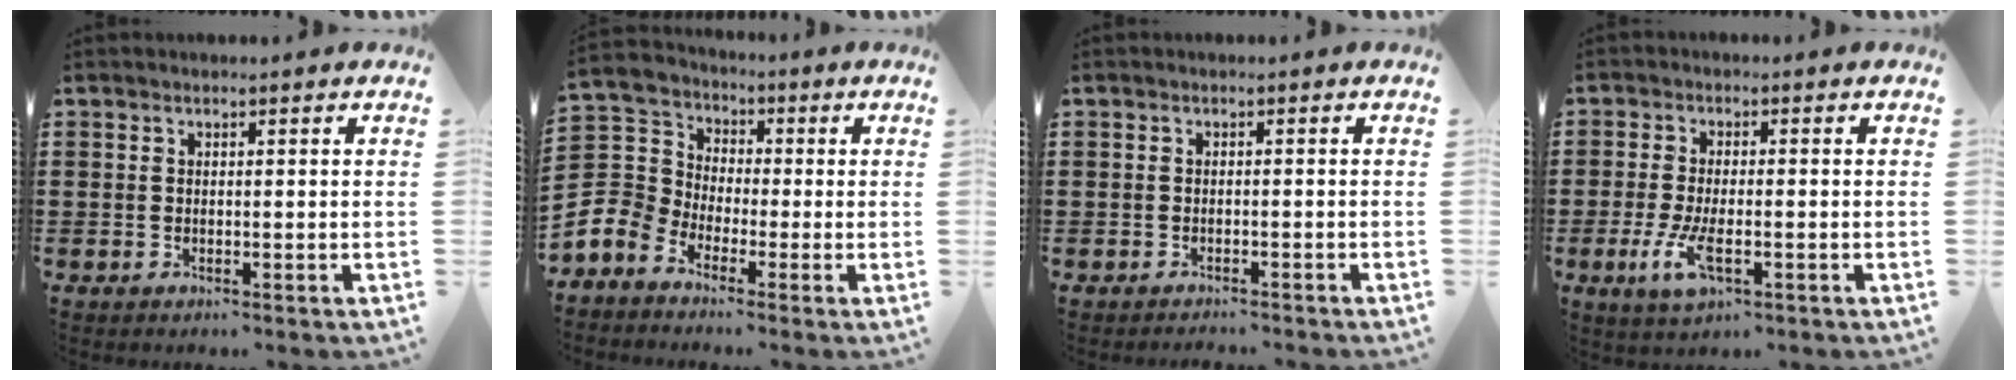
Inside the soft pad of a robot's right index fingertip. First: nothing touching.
{"total": 6.6, "force": [-2.2, 6.0, 1.5], "torque": [-0.085, -0.004, -0.051]}
{"total": 1.2, "force": [-1.2, -0.1, -0.2], "torque": [0.000, 0.001, -0.026]}
{"total": 5.4, "force": [-1.8, 1.9, 4.8], "torque": [-0.115, -0.016, -0.036]}